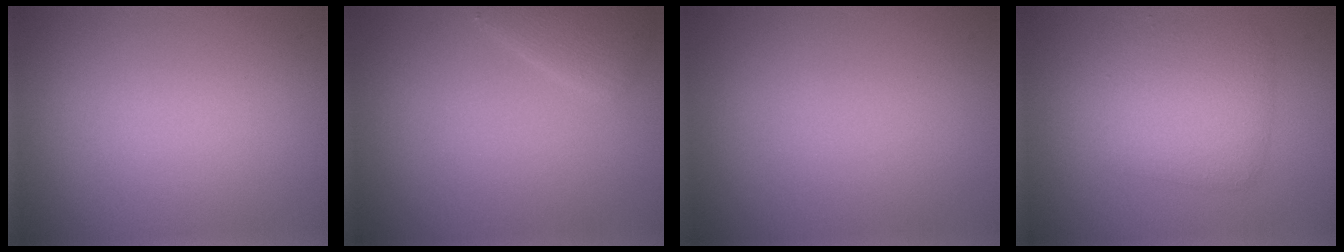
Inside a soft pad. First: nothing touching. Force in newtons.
{"total": 1.7, "press": 1.7, "slide": 0.1}
{"total": 0.0}
{"total": 4.2, "press": 4.2, "slide": 0.1}